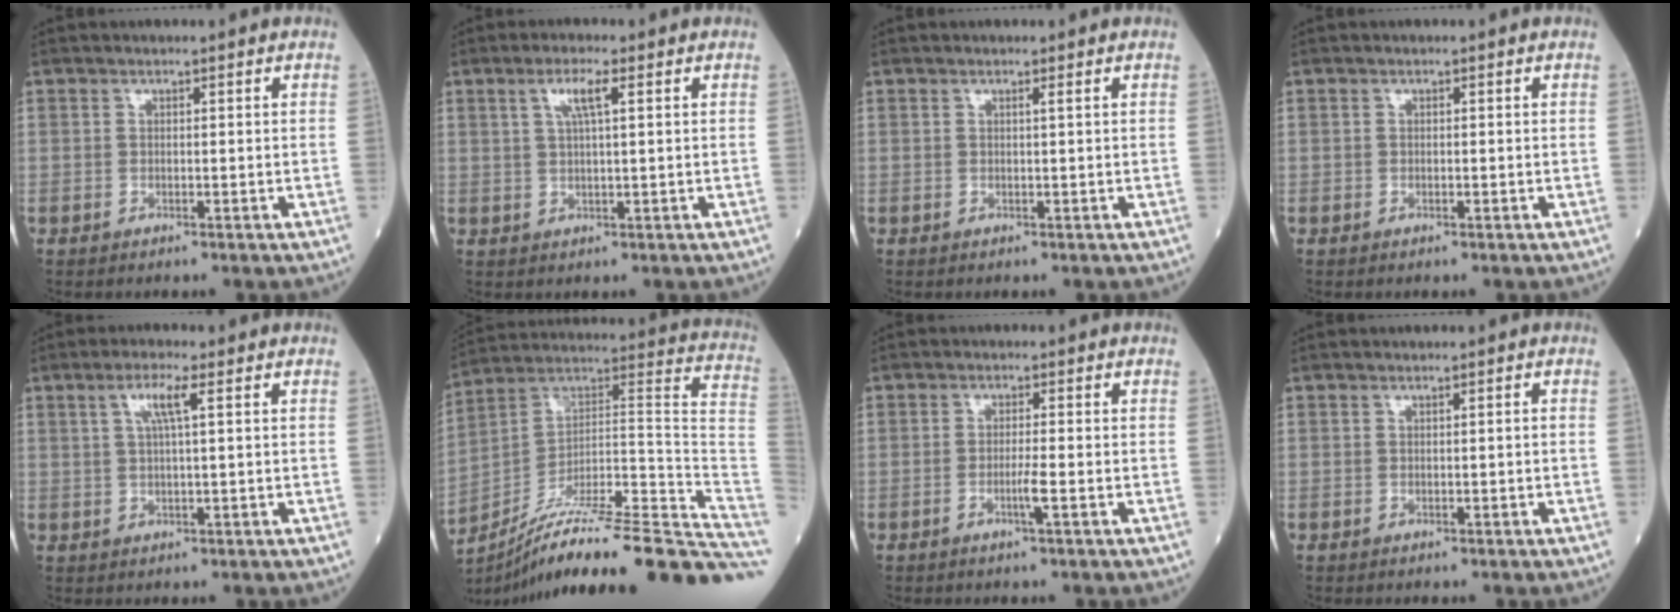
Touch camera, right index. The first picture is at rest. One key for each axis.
{"total": 3.8, "fx": 1.6, "fy": 0.2, "fz": 3.5, "tx": -0.071, "ty": 0.007, "tz": 0.031}
{"total": 0.0}
{"total": 0.0}
{"total": 3.9, "fx": 1.4, "fy": 0.0, "fz": 3.7, "tx": -0.075, "ty": 0.007, "tz": 0.028}
{"total": 29.9, "fx": -24.0, "fy": 1.0, "fz": 17.8, "tx": -0.147, "ty": 0.023, "tz": -0.359}
{"total": 2.5, "fx": -1.0, "fy": -0.3, "fz": 2.3, "tx": -0.046, "ty": -0.003, "tz": -0.019}
{"total": 0.0}